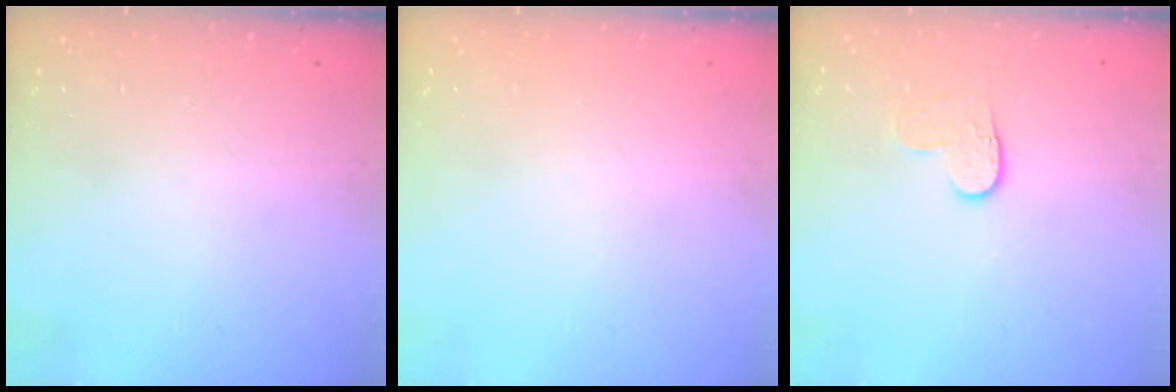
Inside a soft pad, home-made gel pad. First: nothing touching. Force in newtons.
{"total": 0.0}
{"total": 3.8, "press": 3.8, "slide": 0.4}